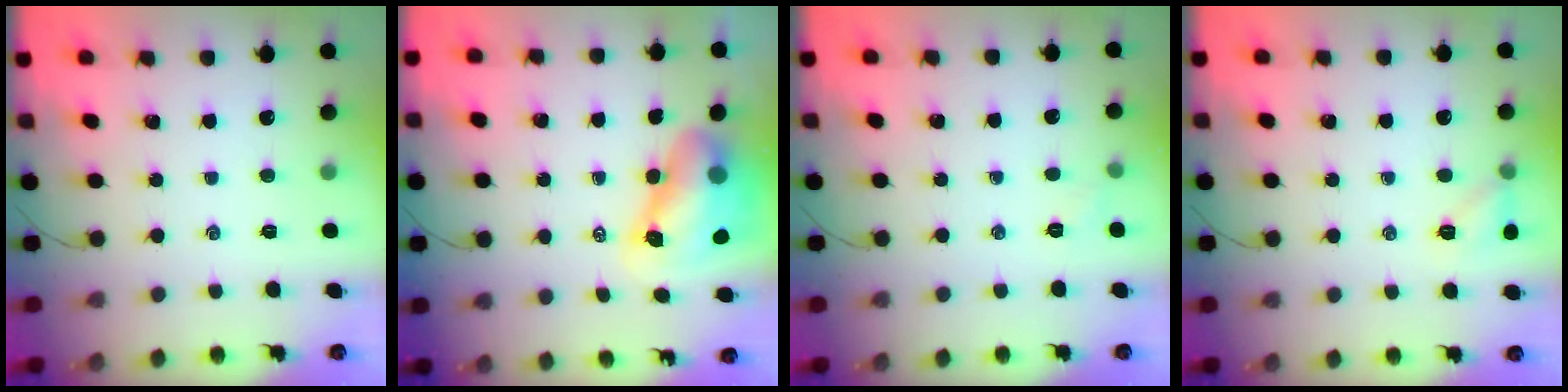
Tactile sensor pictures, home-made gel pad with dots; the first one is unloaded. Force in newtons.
{"total": 11.3, "press": 10.8, "slide": 3.3}
{"total": 3.9, "press": 3.8, "slide": 1.0}
{"total": 7.4, "press": 7.3, "slide": 1.4}